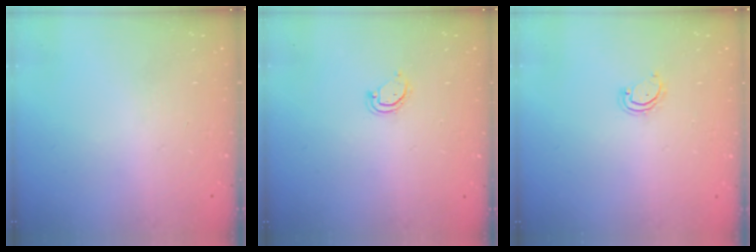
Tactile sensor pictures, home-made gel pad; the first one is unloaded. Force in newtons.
{"total": 3.1, "press": 3.1, "slide": 0.4}
{"total": 2.9, "press": 2.9, "slide": 0.3}